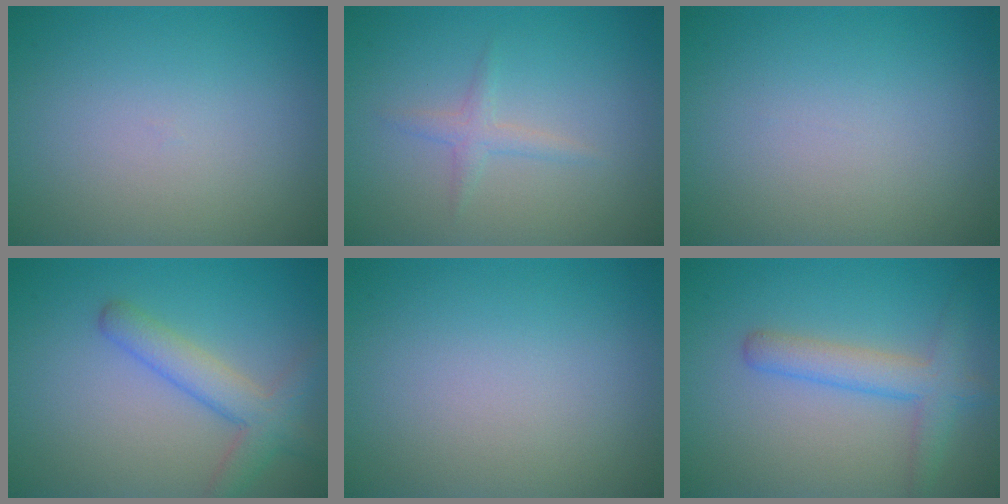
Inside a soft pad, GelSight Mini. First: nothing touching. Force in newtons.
{"total": 1.3, "press": 1.3, "slide": 0.0}
{"total": 0.0}
{"total": 3.7, "press": 3.7, "slide": 0.1}
{"total": 0.0}
{"total": 3.5, "press": 3.5, "slide": 0.2}